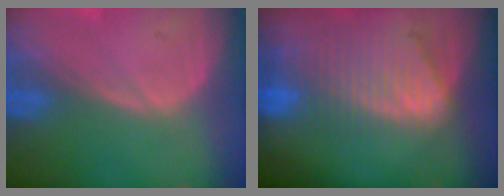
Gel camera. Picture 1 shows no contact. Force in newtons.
{"total": 9.3, "press": 8.1, "slide": 4.6}